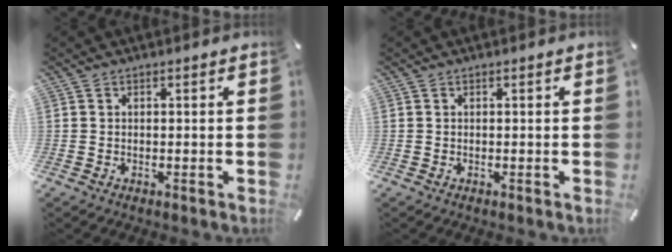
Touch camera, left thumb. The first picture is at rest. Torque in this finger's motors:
{"motor_torque": [0.00, 0.00, -0.04, 0.04, 0.00]}